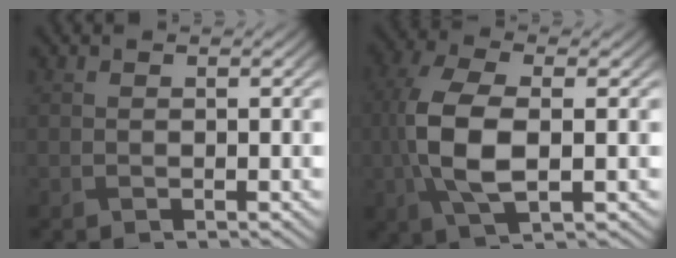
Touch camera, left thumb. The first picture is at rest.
{"total": 8.9, "force": [-0.7, 4.0, 7.9], "torque": [-0.192, 0.002, -0.013]}